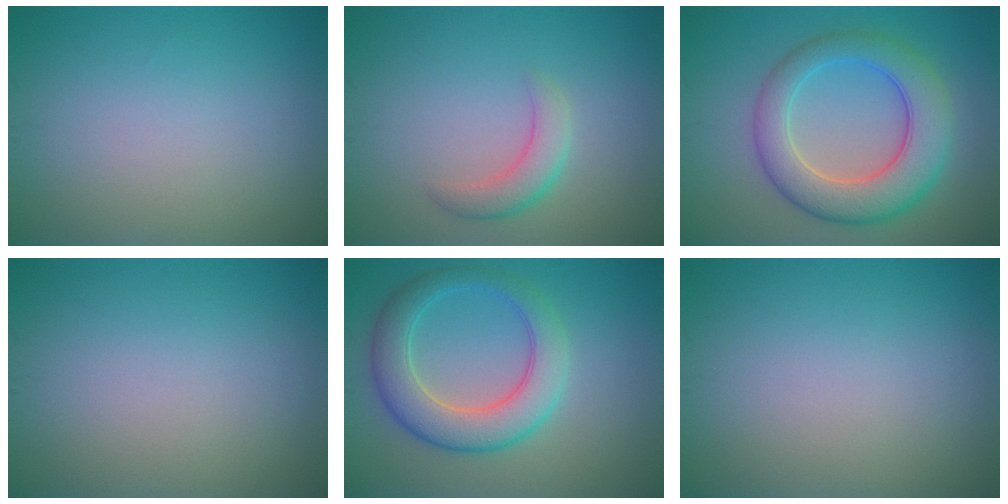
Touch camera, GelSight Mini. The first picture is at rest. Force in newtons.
{"total": 2.5, "press": 2.5, "slide": 0.1}
{"total": 7.5, "press": 7.5, "slide": 0.3}
{"total": 0.0}
{"total": 6.1, "press": 6.1, "slide": 0.6}
{"total": 0.0}